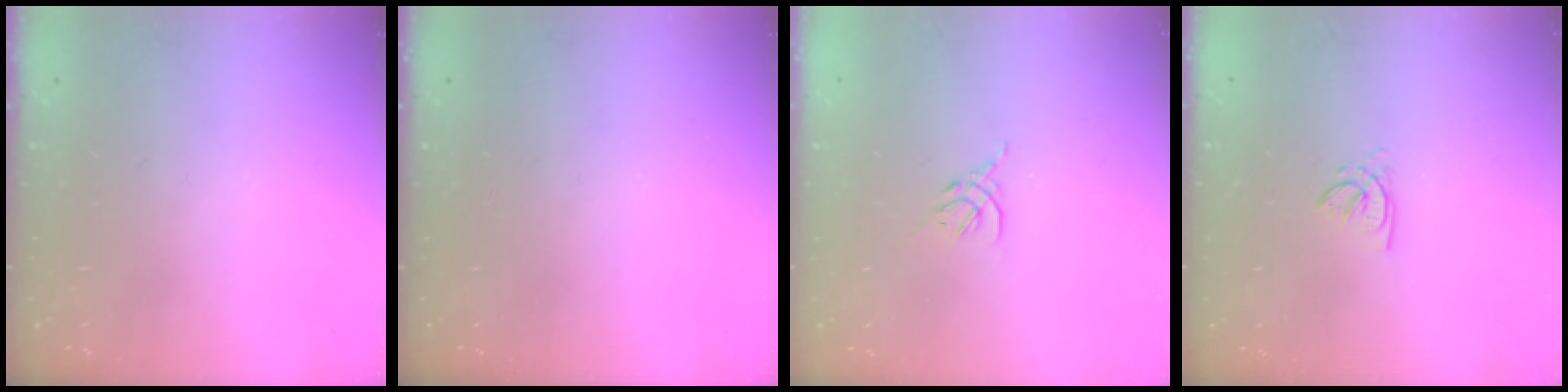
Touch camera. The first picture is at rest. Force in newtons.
{"total": 0.0}
{"total": 2.6, "press": 2.5, "slide": 0.8}
{"total": 1.4, "press": 1.4, "slide": 0.2}